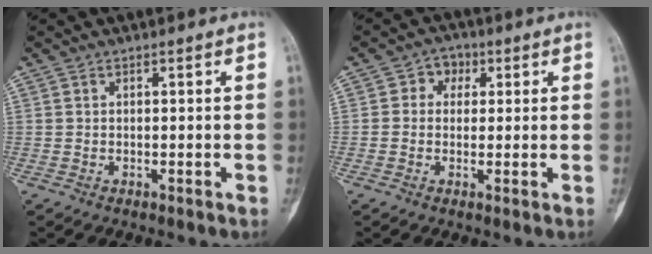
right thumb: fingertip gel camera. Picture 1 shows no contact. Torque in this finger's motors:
{"motor_torque": [0.11, 0.07, 0.08, -0.02, 0.04]}